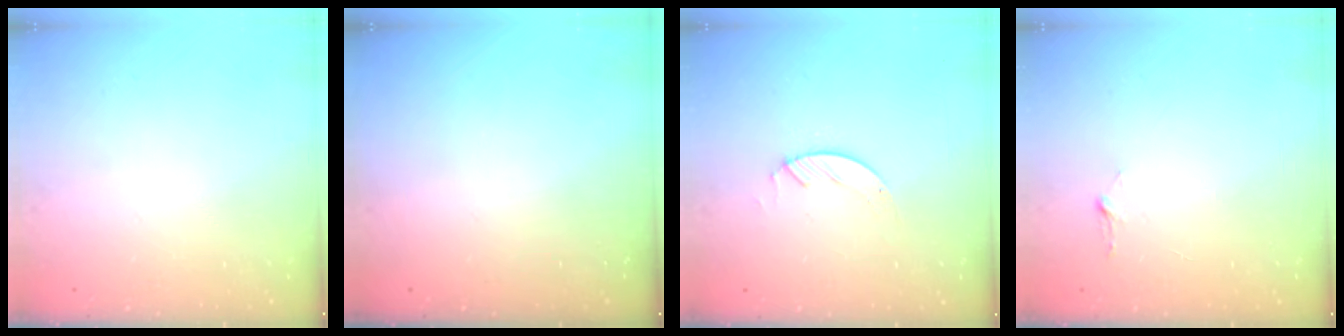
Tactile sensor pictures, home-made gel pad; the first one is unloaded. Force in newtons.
{"total": 0.0}
{"total": 2.1, "press": 2.1, "slide": 0.2}
{"total": 2.9, "press": 2.9, "slide": 0.3}